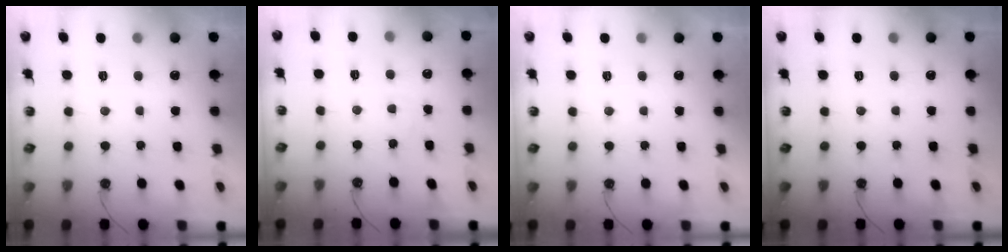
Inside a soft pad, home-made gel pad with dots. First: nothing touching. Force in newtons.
{"total": 3.4, "press": 3.4, "slide": 0.3}
{"total": 0.0}
{"total": 0.0}